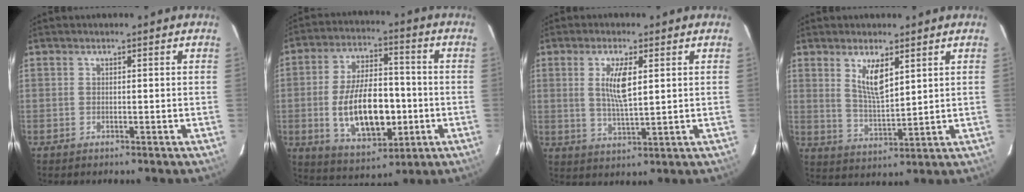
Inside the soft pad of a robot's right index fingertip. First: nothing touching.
{"total": 16.2, "force": [-3.0, 8.2, 13.6], "torque": [-0.260, 0.004, -0.033]}
{"total": 6.3, "force": [1.6, 1.6, 5.8], "torque": [-0.110, -0.003, 0.033]}
{"total": 6.6, "force": [3.2, 2.0, 5.4], "torque": [-0.098, -0.009, 0.066]}